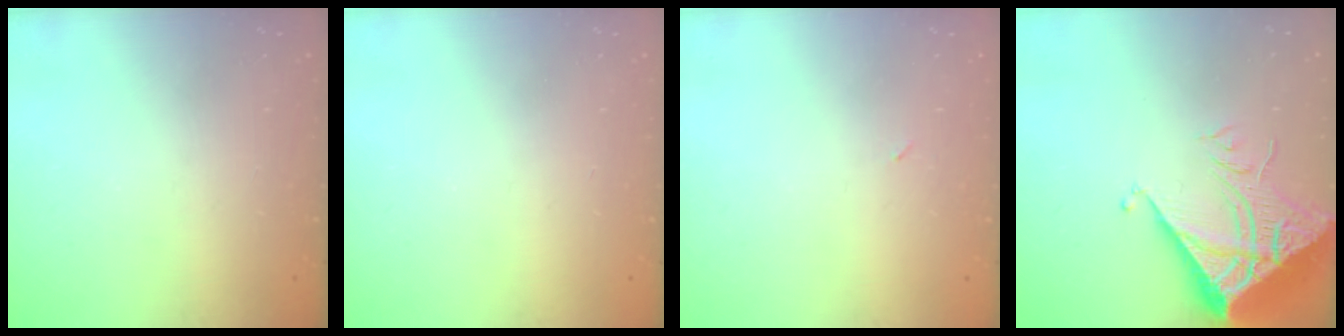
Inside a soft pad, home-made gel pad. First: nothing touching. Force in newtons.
{"total": 0.0}
{"total": 2.1, "press": 1.9, "slide": 1.0}
{"total": 11.2, "press": 11.2, "slide": 0.9}